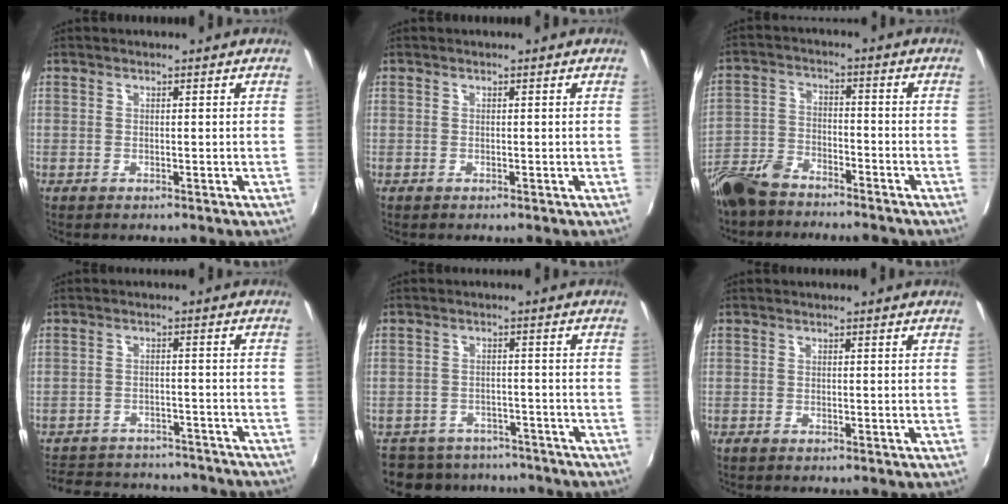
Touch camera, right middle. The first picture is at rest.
{"total": 0.0}
{"total": 12.4, "force": [-10.1, 4.5, 5.5], "torque": [-0.136, -0.013, -0.193]}
{"total": 23.1, "force": [-19.9, 7.9, 8.7], "torque": [-0.183, 0.009, -0.252]}
{"total": 13.6, "force": [-11.5, 6.2, 3.6], "torque": [-0.093, 0.008, -0.158]}
{"total": 0.9, "force": [-0.8, 0.3, 0.3], "torque": [-0.007, -0.003, -0.017]}